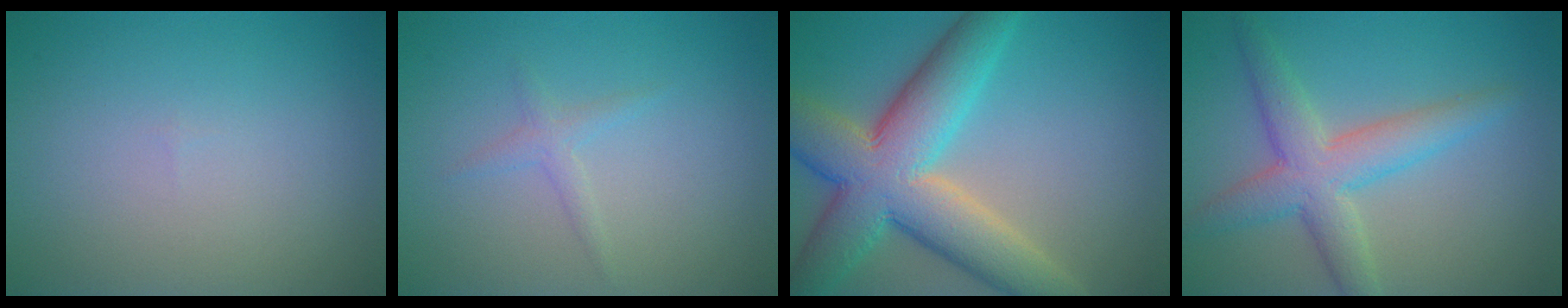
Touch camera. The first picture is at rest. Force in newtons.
{"total": 1.2, "press": 1.2, "slide": 0.1}
{"total": 10.8, "press": 10.8, "slide": 0.7}
{"total": 5.2, "press": 5.2, "slide": 0.2}